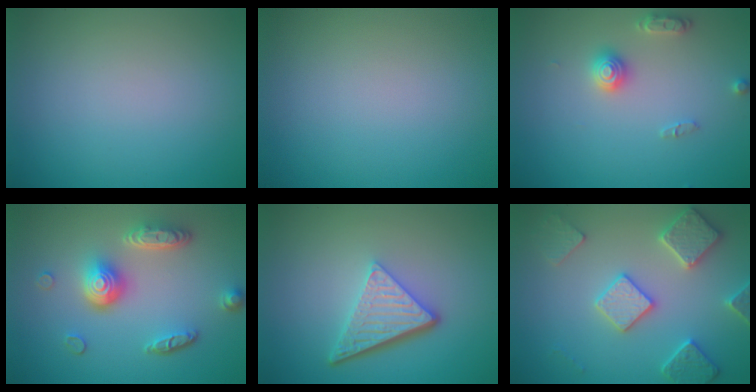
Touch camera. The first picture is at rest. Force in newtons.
{"total": 0.0}
{"total": 2.5, "press": 2.5, "slide": 0.4}
{"total": 4.9, "press": 3.7, "slide": 3.3}
{"total": 4.9, "press": 3.5, "slide": 3.5}
{"total": 4.2, "press": 4.1, "slide": 1.1}